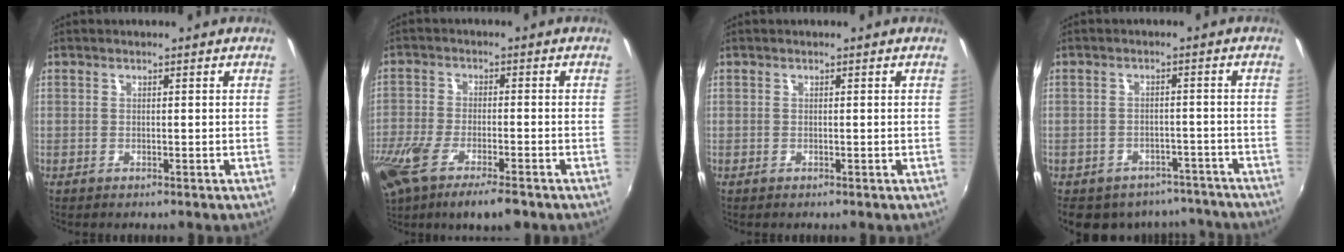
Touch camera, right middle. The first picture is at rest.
{"total": 14.5, "force": [-9.3, 4.3, 10.3], "torque": [-0.229, -0.059, -0.168]}
{"total": 0.0}
{"total": 13.9, "force": [-10.7, 7.6, 4.6], "torque": [-0.106, 0.012, -0.121]}